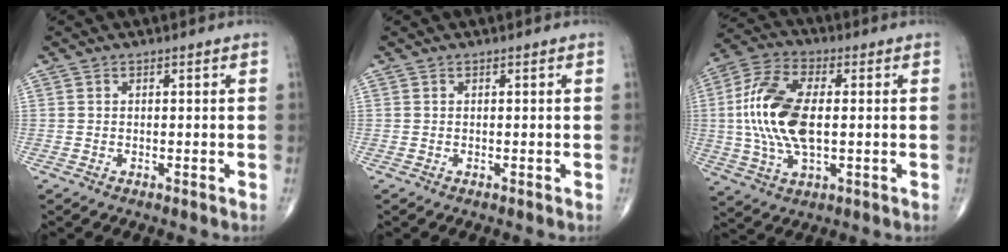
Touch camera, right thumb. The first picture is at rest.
{"total": 0.0}
{"total": 16.0, "force": [0.5, 8.0, 13.8], "torque": [-0.293, 0.009, 0.009]}